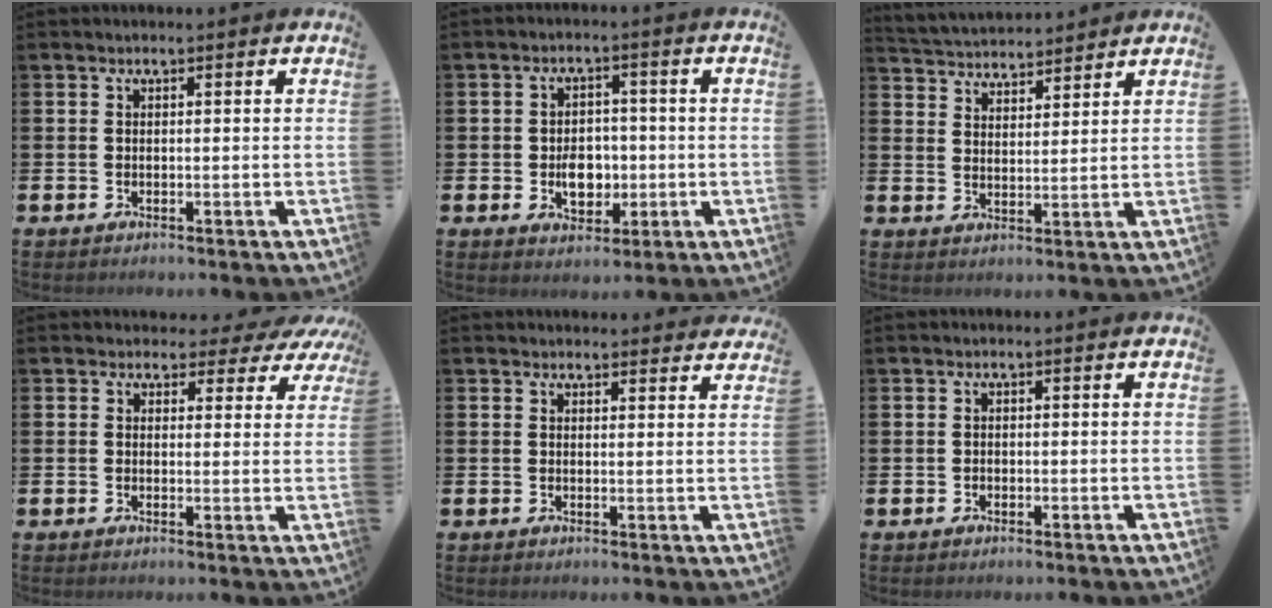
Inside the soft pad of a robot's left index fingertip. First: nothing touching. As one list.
[{"total": 4.9, "force": [-0.8, 3.7, 3.2], "torque": [-0.054, 0.005, -0.018]}, {"total": 4.2, "force": [4.1, 0.8, -0.4], "torque": [-0.013, -0.025, 0.074]}, {"total": 2.2, "force": [1.5, 1.6, 0.3], "torque": [-0.006, -0.010, 0.019]}, {"total": 1.9, "force": [1.8, 0.4, -0.1], "torque": [0.009, -0.011, 0.031]}, {"total": 0.6, "force": [-0.4, 0.5, 0.1], "torque": [-0.010, 0.005, -0.008]}]